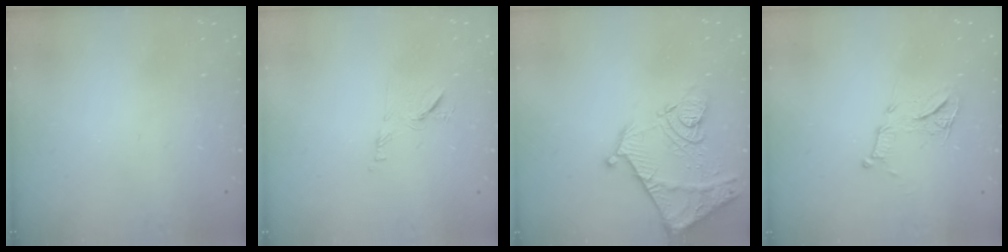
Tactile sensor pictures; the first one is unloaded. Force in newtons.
{"total": 7.5, "press": 7.5, "slide": 0.8}
{"total": 14.3, "press": 14.3, "slide": 1.4}
{"total": 11.0, "press": 10.9, "slide": 0.4}